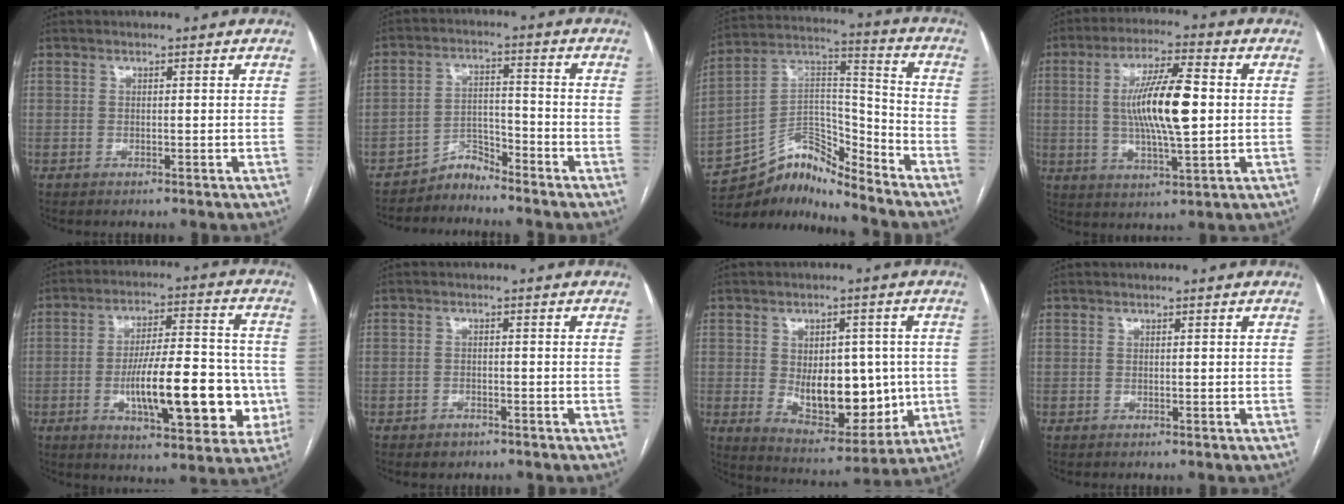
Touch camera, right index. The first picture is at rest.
{"total": 4.0, "force": [-3.9, 0.8, -0.4], "torque": [0.019, 0.006, -0.068]}
{"total": 10.5, "force": [-10.3, 1.8, 1.0], "torque": [-0.011, 0.076, -0.191]}
{"total": 12.6, "force": [0.7, 2.1, 12.4], "torque": [-0.224, 0.005, 0.011]}
{"total": 18.2, "force": [-4.2, 5.3, 16.9], "torque": [-0.241, 0.018, -0.052]}
{"total": 1.9, "force": [-1.4, 1.3, 0.5], "torque": [-0.011, 0.003, -0.015]}
{"total": 13.1, "force": [-0.4, 7.2, 10.9], "torque": [-0.158, -0.001, 0.015]}
{"total": 0.0}